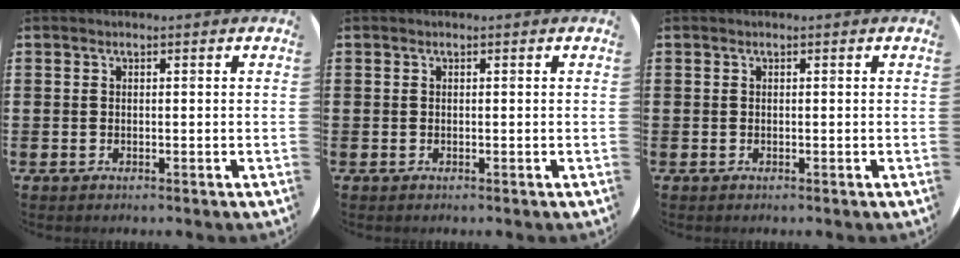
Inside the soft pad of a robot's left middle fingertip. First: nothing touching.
{"total": 0.0}
{"total": 0.0}